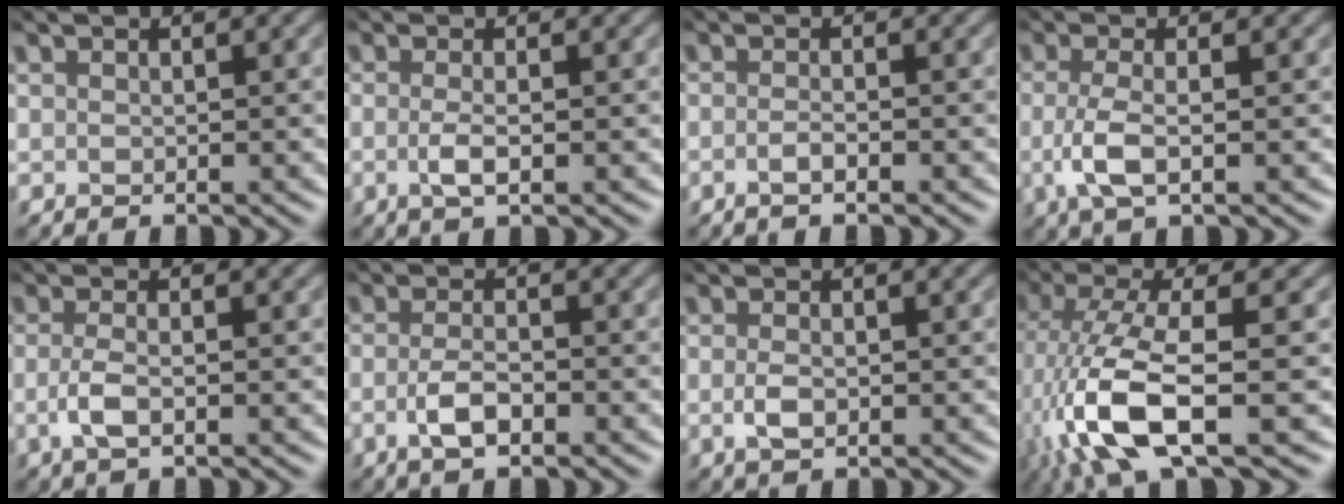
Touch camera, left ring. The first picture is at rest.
{"total": 2.3, "force": [-1.1, 0.5, 2.0], "torque": [-0.040, -0.004, -0.015]}
{"total": 2.0, "force": [-1.2, 0.5, 1.5], "torque": [-0.028, -0.003, -0.026]}
{"total": 3.2, "force": [-1.4, 0.8, 2.7], "torque": [-0.067, -0.006, -0.019]}
{"total": 2.4, "force": [-1.3, 0.5, 1.9], "torque": [-0.047, -0.002, -0.018]}
{"total": 2.7, "force": [-1.8, 0.6, 2.0], "torque": [-0.045, -0.005, -0.025]}
{"total": 1.5, "force": [-0.6, 0.3, 1.3], "torque": [-0.032, 0.000, -0.001]}
{"total": 8.3, "force": [-3.7, 2.5, 7.1], "torque": [-0.169, -0.006, -0.059]}